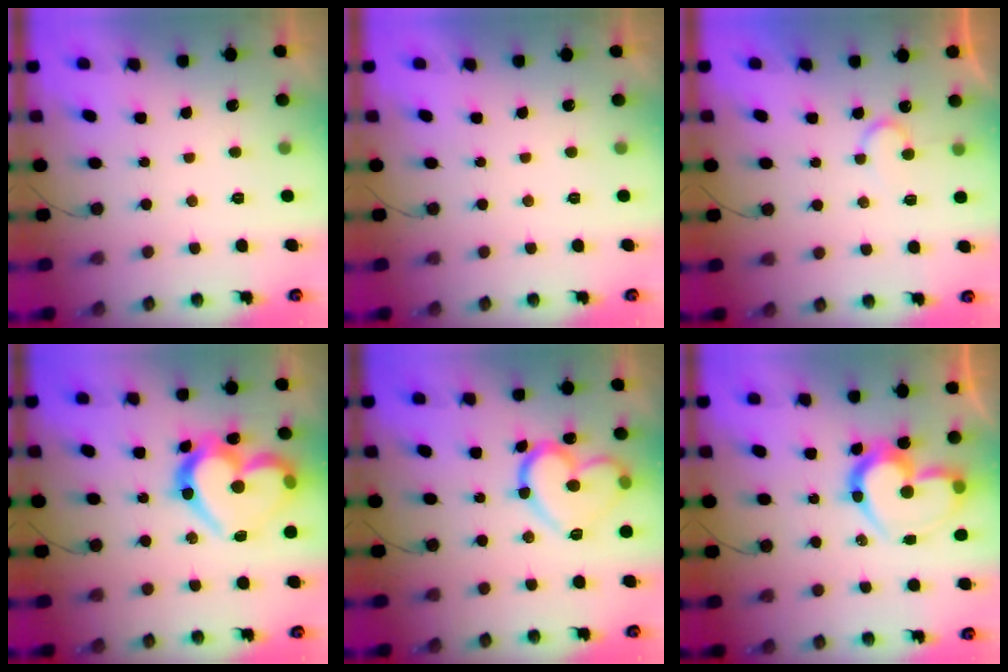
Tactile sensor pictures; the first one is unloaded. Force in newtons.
{"total": 1.8, "press": 1.8, "slide": 0.1}
{"total": 6.3, "press": 6.3, "slide": 0.4}
{"total": 21.5, "press": 21.5, "slide": 1.8}
{"total": 16.1, "press": 16.1, "slide": 1.7}
{"total": 16.2, "press": 16.1, "slide": 1.7}